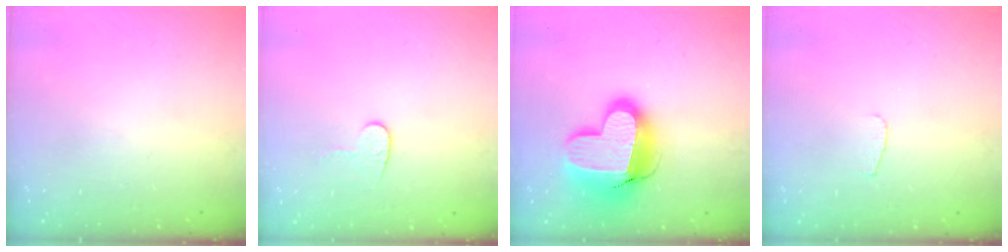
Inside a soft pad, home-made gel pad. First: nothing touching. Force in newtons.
{"total": 6.0, "press": 6.0, "slide": 0.4}
{"total": 18.3, "press": 18.3, "slide": 1.4}
{"total": 3.6, "press": 3.6, "slide": 0.4}